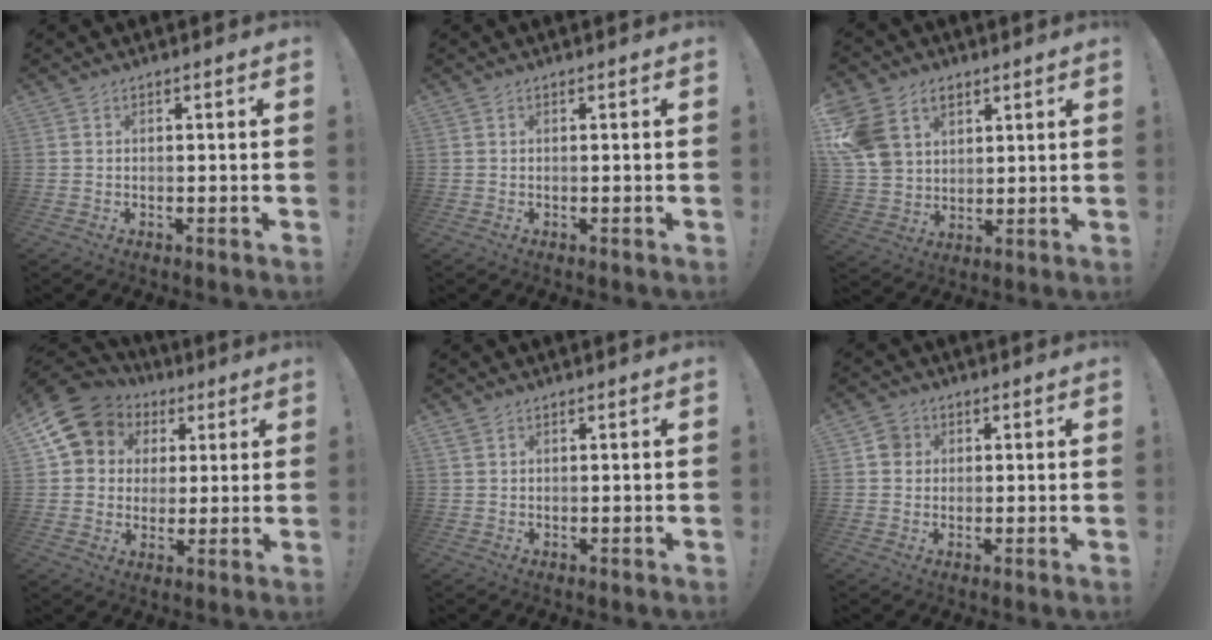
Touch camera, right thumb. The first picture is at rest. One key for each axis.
{"total": 0.0}
{"total": 13.8, "fx": 6.6, "fy": 10.4, "fz": 6.2, "tx": -0.112, "ty": -0.030, "tz": 0.132}
{"total": 13.5, "fx": 6.0, "fy": 10.9, "fz": 5.4, "tx": -0.081, "ty": -0.030, "tz": 0.123}
{"total": 1.3, "fx": 0.9, "fy": 0.7, "fz": 0.6, "tx": -0.011, "ty": 0.002, "tz": 0.018}
{"total": 4.8, "fx": 1.2, "fy": 4.4, "fz": 1.5, "tx": -0.016, "ty": 0.007, "tz": 0.023}